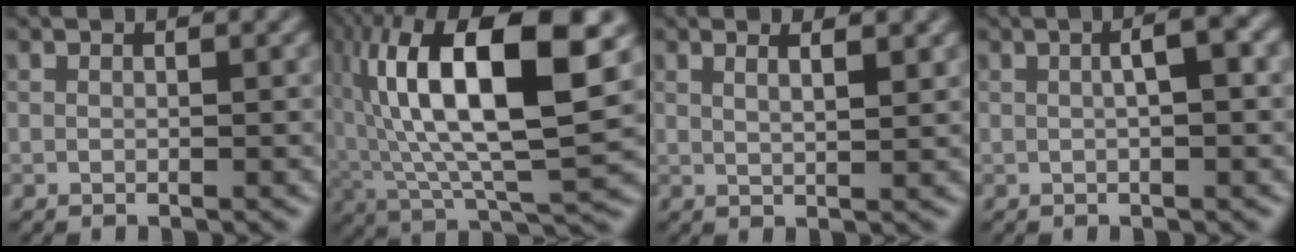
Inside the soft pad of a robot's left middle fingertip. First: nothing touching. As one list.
[{"total": 14.1, "force": [2.9, 4.9, 12.9], "torque": [-0.241, 0.014, 0.057]}, {"total": 2.5, "force": [1.4, 0.8, 1.9], "torque": [-0.014, 0.014, 0.015]}, {"total": 2.9, "force": [0.2, 0.4, 2.9], "torque": [-0.047, 0.016, 0.010]}]